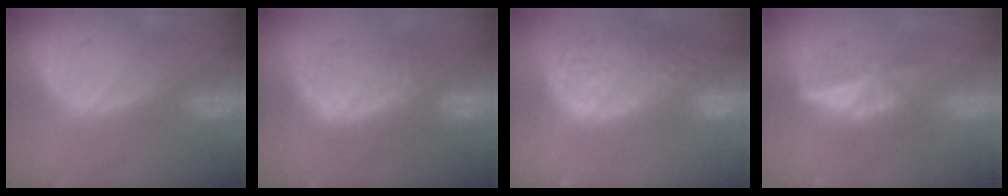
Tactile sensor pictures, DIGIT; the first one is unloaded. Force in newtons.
{"total": 8.9, "press": 8.6, "slide": 2.1}
{"total": 15.0, "press": 12.4, "slide": 8.4}
{"total": 6.5, "press": 5.5, "slide": 3.6}